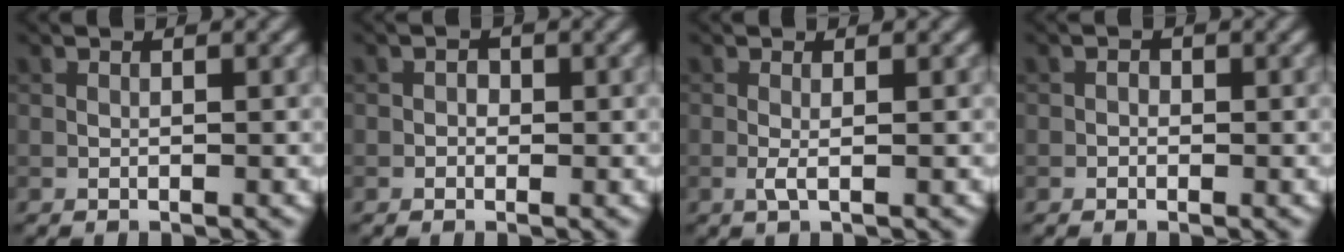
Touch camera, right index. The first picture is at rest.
{"total": 0.9, "force": [0.0, 0.8, 0.4], "torque": [0.006, -0.003, -0.009]}
{"total": 1.1, "force": [-0.2, 0.1, 1.0], "torque": [-0.024, 0.000, -0.004]}
{"total": 0.6, "force": [-0.1, 0.5, 0.2], "torque": [0.004, -0.004, -0.006]}